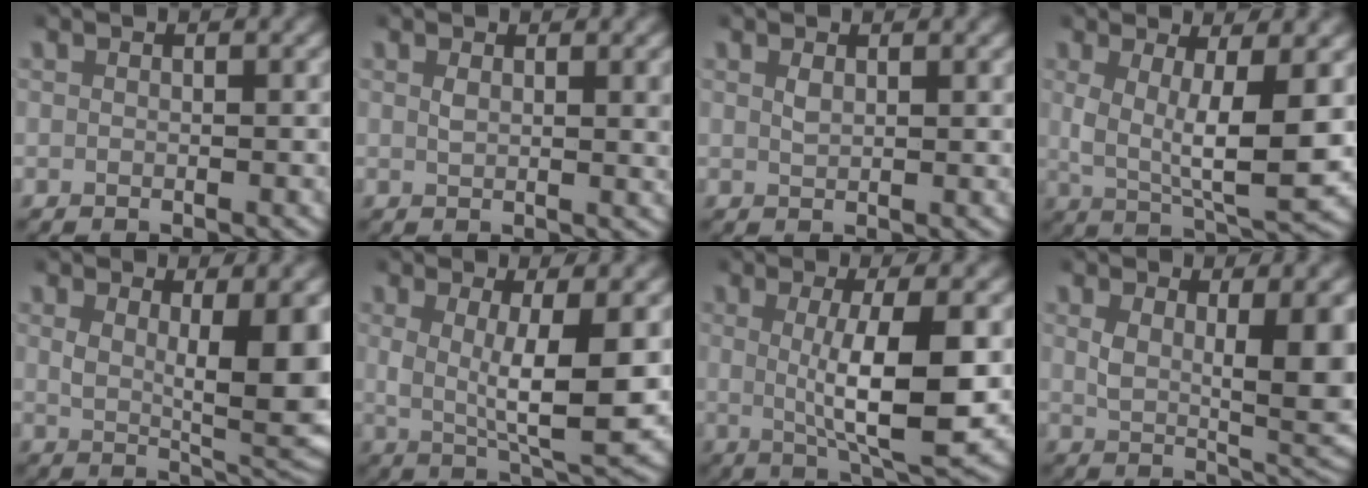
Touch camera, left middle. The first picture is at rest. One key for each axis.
{"total": 1.5, "fx": 0.7, "fy": 0.2, "fz": 1.3, "tx": -0.019, "ty": -0.006, "tz": 0.016}
{"total": 0.9, "fx": 0.6, "fy": 0.2, "fz": 0.6, "tx": -0.014, "ty": -0.003, "tz": 0.014}
{"total": 7.4, "fx": 1.1, "fy": 2.9, "fz": 6.7, "tx": -0.114, "ty": -0.017, "tz": 0.022}
{"total": 7.7, "fx": 1.8, "fy": 2.6, "fz": 7.0, "tx": -0.087, "ty": -0.015, "tz": 0.038}
{"total": 6.8, "fx": 1.3, "fy": 2.1, "fz": 6.3, "tx": -0.097, "ty": -0.015, "tz": 0.025}
{"total": 7.3, "fx": 0.7, "fy": 1.4, "fz": 7.2, "tx": -0.110, "ty": -0.011, "tz": 0.016}
{"total": 6.9, "fx": 1.7, "fy": 2.2, "fz": 6.3, "tx": -0.080, "ty": -0.013, "tz": 0.035}